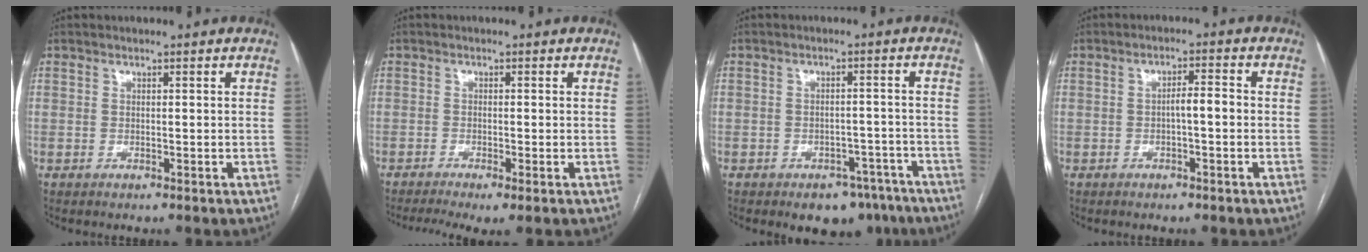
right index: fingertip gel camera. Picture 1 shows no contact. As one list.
[{"total": 5.9, "force": [-3.9, 0.6, 4.3], "torque": [-0.071, -0.011, -0.066]}, {"total": 7.5, "force": [-5.6, 4.4, 2.4], "torque": [-0.004, 0.023, -0.071]}, {"total": 3.1, "force": [-0.5, 0.5, 3.0], "torque": [-0.044, 0.008, -0.009]}]